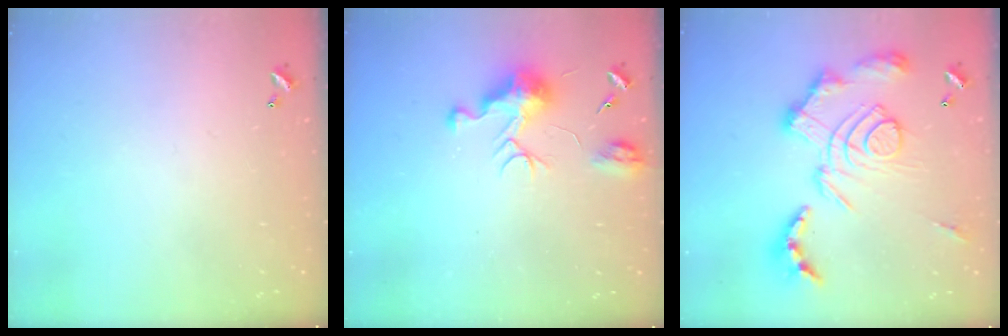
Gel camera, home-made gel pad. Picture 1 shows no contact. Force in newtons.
{"total": 10.0, "press": 10.0, "slide": 0.6}
{"total": 3.3, "press": 2.6, "slide": 2.0}